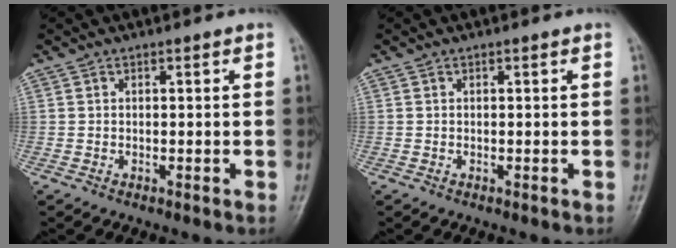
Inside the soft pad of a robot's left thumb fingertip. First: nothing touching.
{"total": 0.0}